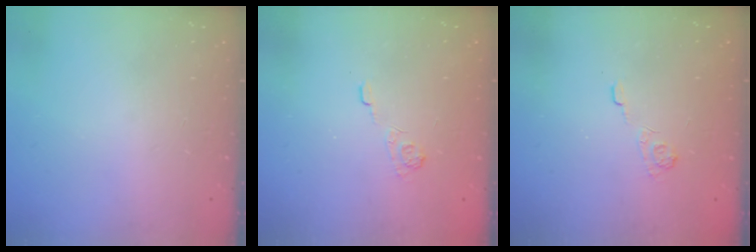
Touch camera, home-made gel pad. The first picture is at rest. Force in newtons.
{"total": 3.7, "press": 3.4, "slide": 1.4}
{"total": 3.7, "press": 3.4, "slide": 1.4}